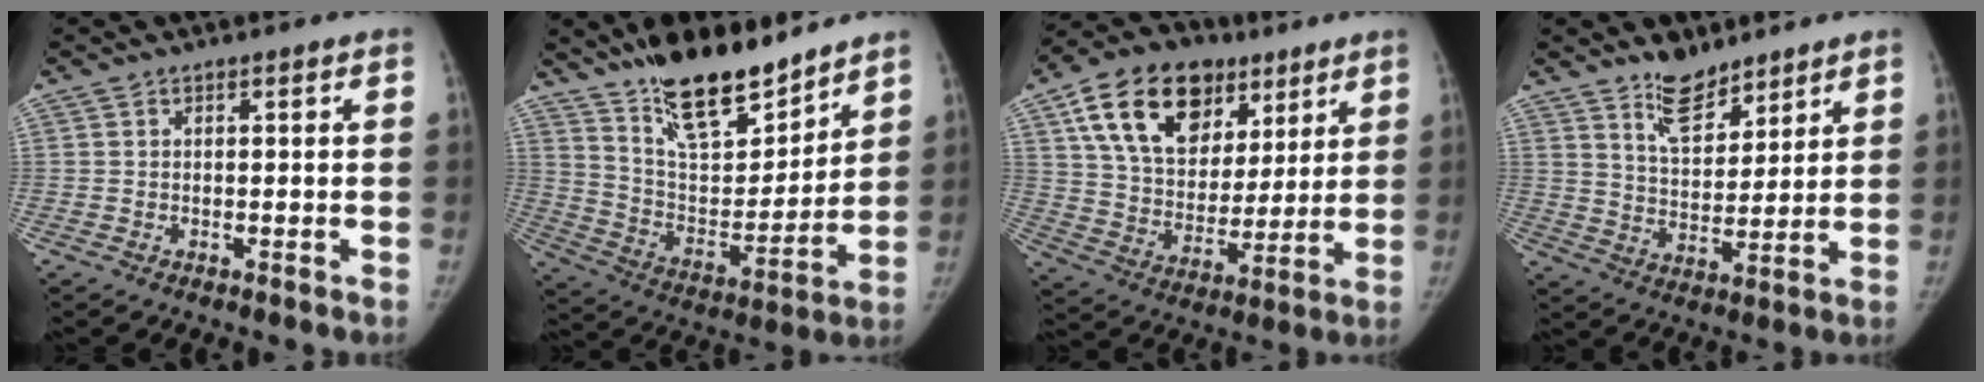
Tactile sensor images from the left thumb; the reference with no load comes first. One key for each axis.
{"total": 19.2, "fx": 15.0, "fy": 6.6, "fz": 9.9, "tx": -0.123, "ty": -0.099, "tz": 0.262}
{"total": 21.7, "fx": 10.6, "fy": 14.4, "fz": 12.2, "tx": -0.176, "ty": -0.016, "tz": 0.179}
{"total": 8.6, "fx": 6.7, "fy": 4.0, "fz": 3.7, "tx": -0.031, "ty": -0.054, "tz": 0.119}